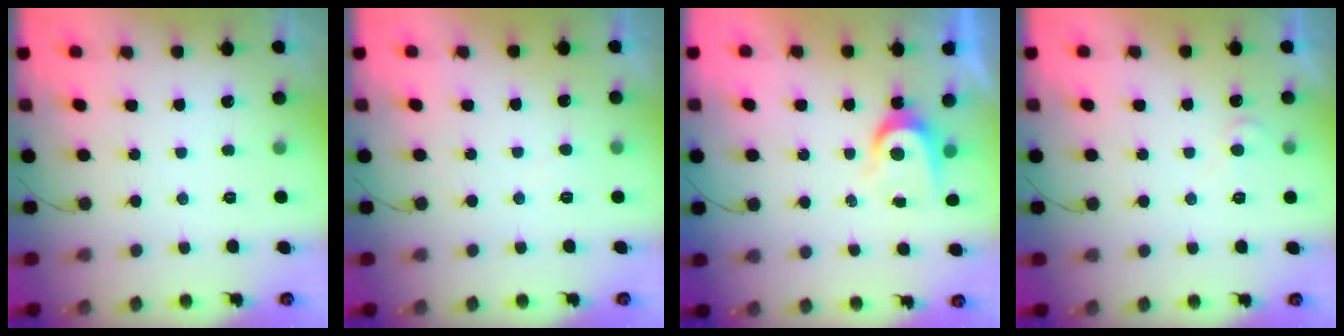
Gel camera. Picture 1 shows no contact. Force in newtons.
{"total": 4.0, "press": 4.0, "slide": 0.2}
{"total": 5.8, "press": 5.8, "slide": 0.3}
{"total": 4.9, "press": 4.8, "slide": 0.5}